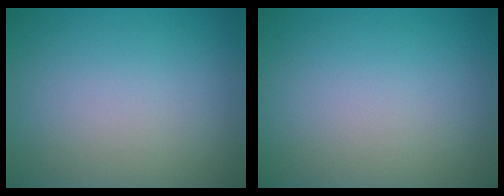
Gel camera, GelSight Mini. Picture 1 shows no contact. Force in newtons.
{"total": 0.0}